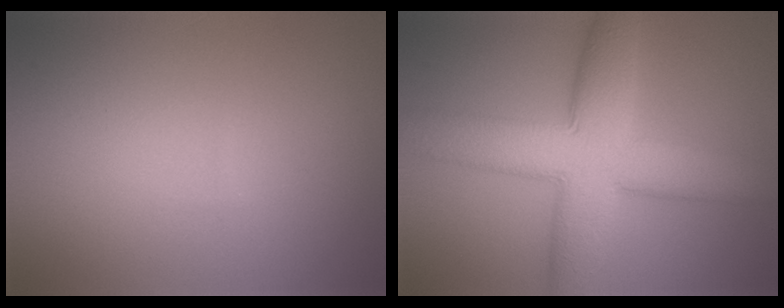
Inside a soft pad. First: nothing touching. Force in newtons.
{"total": 9.9, "press": 9.9, "slide": 0.4}